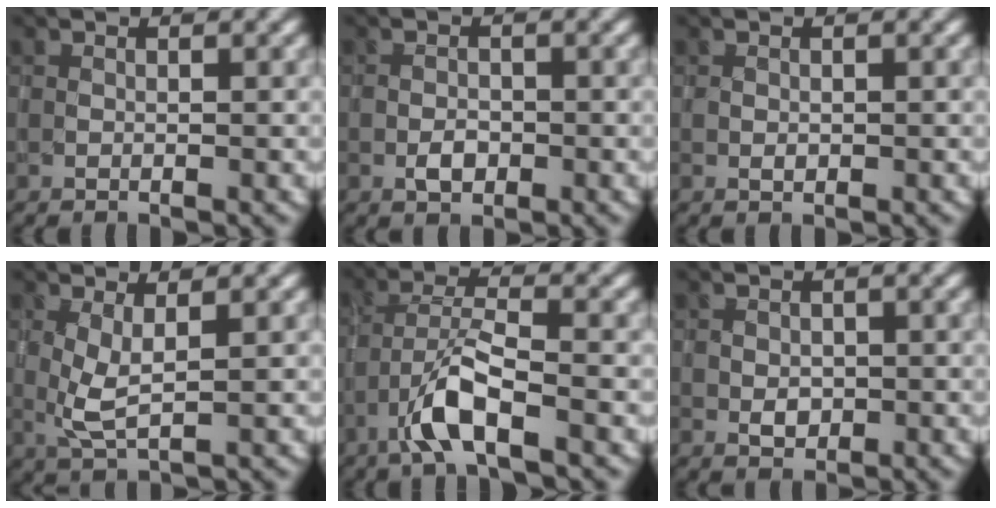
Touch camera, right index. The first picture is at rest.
{"total": 1.9, "force": [-0.6, 1.2, 1.3], "torque": [-0.025, 0.000, -0.012]}
{"total": 0.7, "force": [0.0, 0.5, 0.5], "torque": [-0.012, -0.002, 0.002]}
{"total": 2.9, "force": [0.6, 0.8, 2.8], "torque": [-0.062, -0.005, 0.015]}
{"total": 5.1, "force": [-2.8, 1.2, 4.2], "torque": [-0.085, 0.006, -0.058]}
{"total": 1.6, "force": [-0.2, 1.3, 1.0], "torque": [-0.020, -0.003, -0.001]}